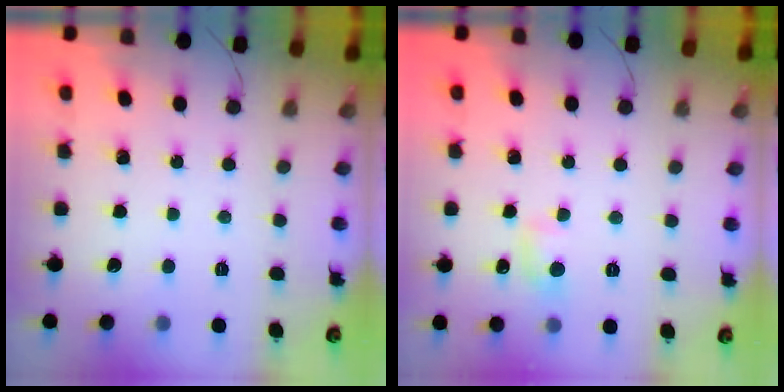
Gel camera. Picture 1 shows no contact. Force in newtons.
{"total": 4.7, "press": 4.4, "slide": 1.5}